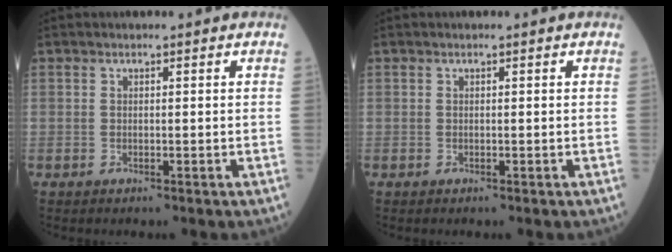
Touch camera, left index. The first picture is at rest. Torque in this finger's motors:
{"motor_torque": [0.14, -0.11, -0.03, 0.02]}